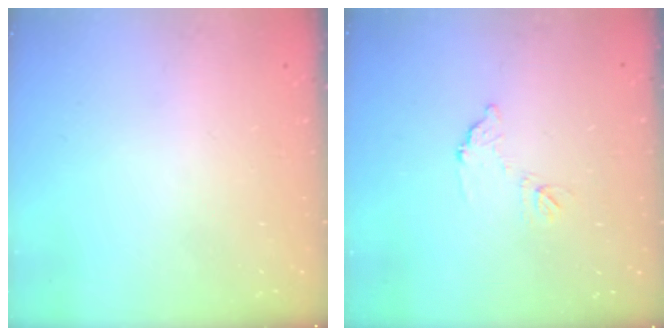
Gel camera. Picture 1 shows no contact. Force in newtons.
{"total": 7.1, "press": 7.1, "slide": 0.4}